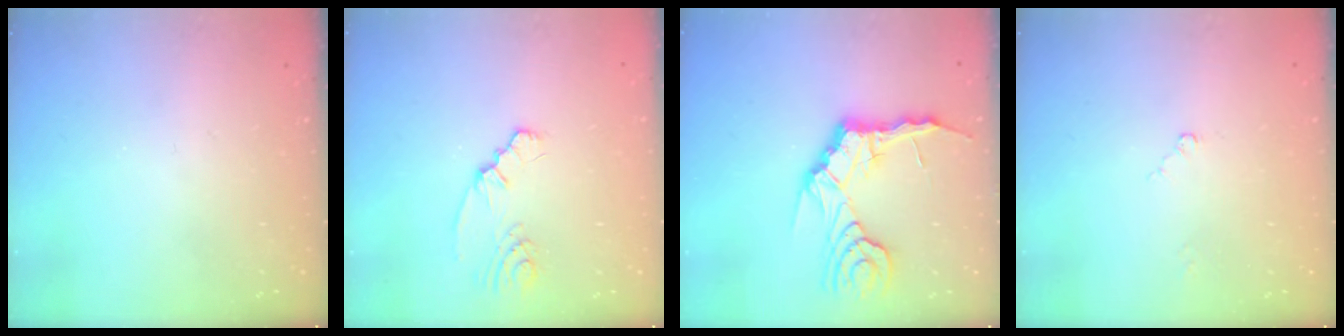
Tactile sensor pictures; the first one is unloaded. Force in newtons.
{"total": 2.3, "press": 2.3, "slide": 0.5}
{"total": 11.2, "press": 11.1, "slide": 1.3}
{"total": 2.0, "press": 2.0, "slide": 0.3}